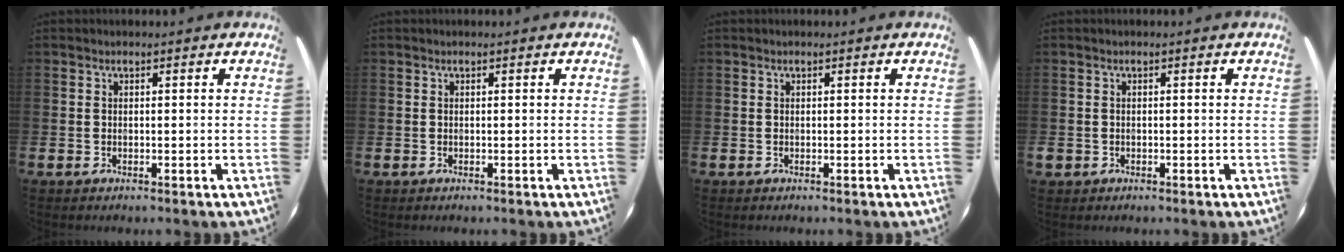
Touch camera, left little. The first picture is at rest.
{"total": 0.0}
{"total": 0.0}
{"total": 0.7, "force": [-0.2, 0.6, 0.1], "torque": [-0.004, 0.007, -0.006]}